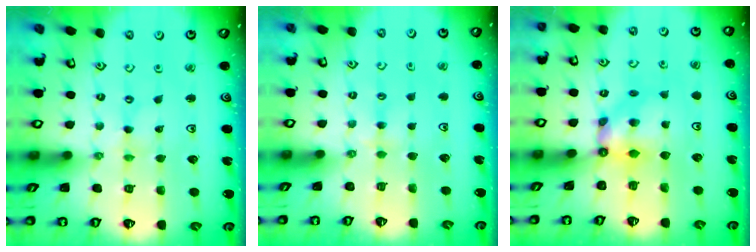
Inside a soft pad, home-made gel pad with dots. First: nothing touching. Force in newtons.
{"total": 2.3, "press": 2.3, "slide": 0.4}
{"total": 6.2, "press": 6.2, "slide": 0.5}